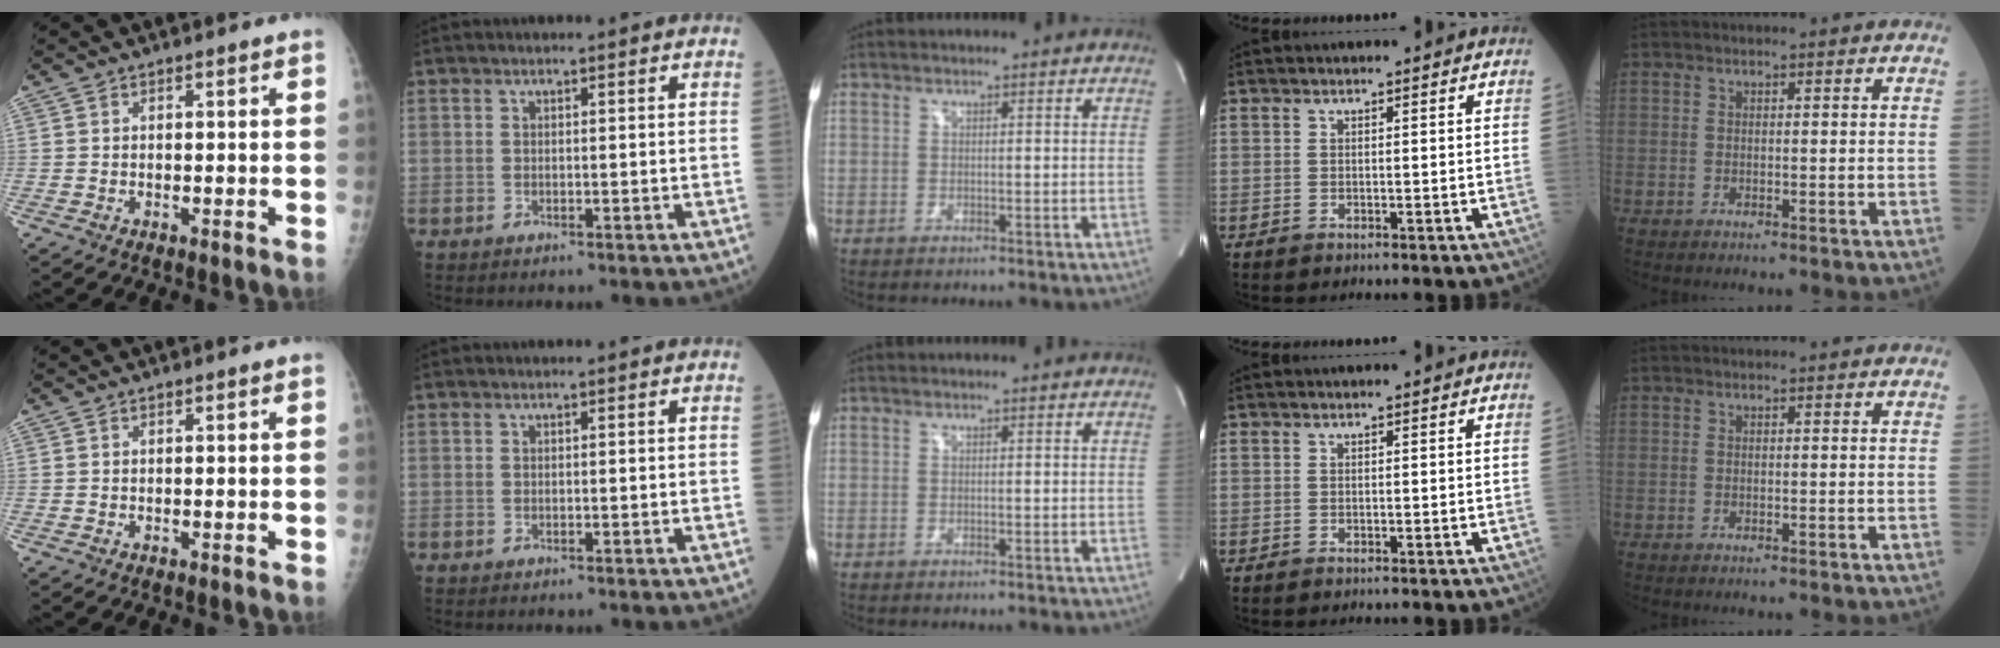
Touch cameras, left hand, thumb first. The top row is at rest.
{}